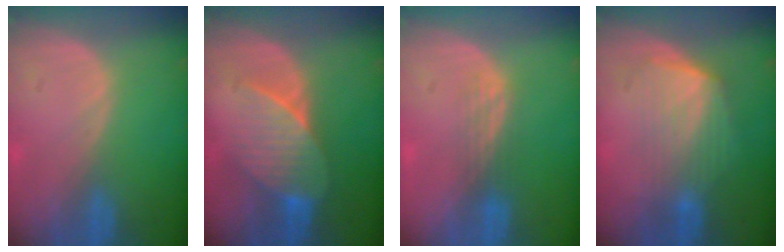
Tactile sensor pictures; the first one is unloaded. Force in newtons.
{"total": 7.3, "press": 6.9, "slide": 2.1}
{"total": 2.9, "press": 2.5, "slide": 1.5}
{"total": 6.8, "press": 6.4, "slide": 2.5}